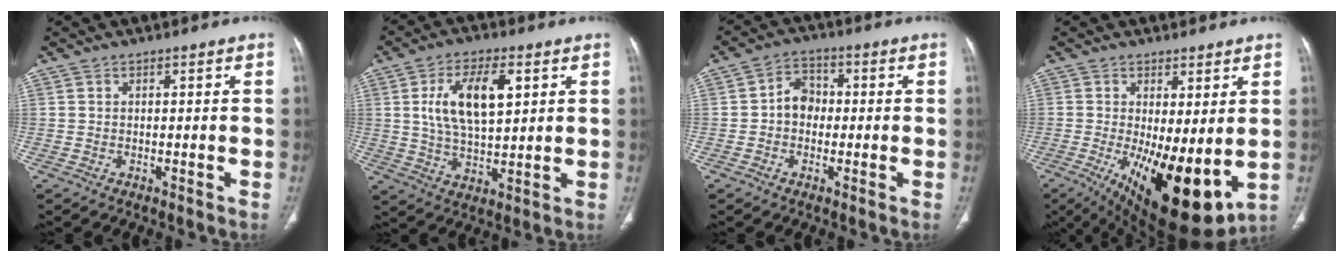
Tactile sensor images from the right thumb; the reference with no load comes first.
{"total": 12.4, "force": [3.5, 5.8, 10.4], "torque": [-0.183, -0.006, 0.067]}
{"total": 5.3, "force": [-0.5, 4.3, 3.0], "torque": [-0.027, 0.019, -0.019]}
{"total": 16.2, "force": [-2.3, 6.0, 14.9], "torque": [-0.240, -0.037, -0.013]}